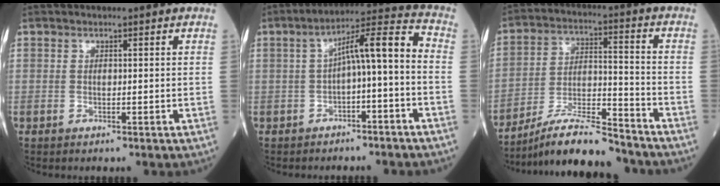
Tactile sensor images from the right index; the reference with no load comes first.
{"total": 8.6, "force": [-1.2, 1.4, 8.4], "torque": [-0.128, 0.044, -0.018]}
{"total": 12.8, "force": [-11.4, 1.1, 5.6], "torque": [-0.100, 0.005, -0.203]}